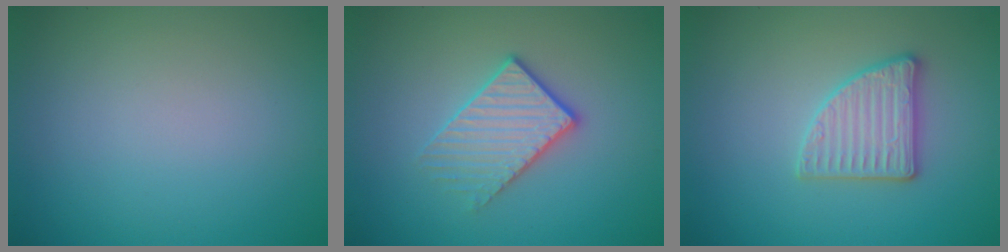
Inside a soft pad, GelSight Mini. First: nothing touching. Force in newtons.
{"total": 3.1, "press": 2.8, "slide": 1.4}
{"total": 2.9, "press": 2.8, "slide": 0.5}